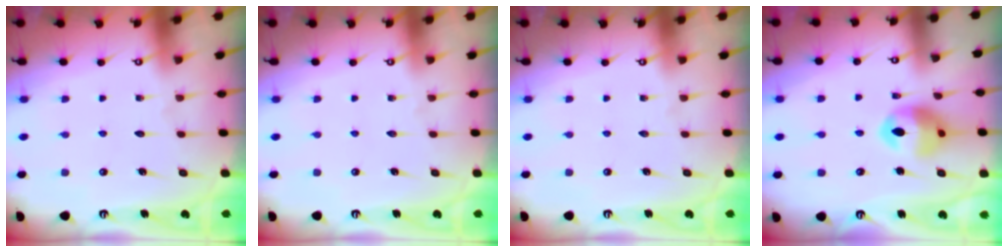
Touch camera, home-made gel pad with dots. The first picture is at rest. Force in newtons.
{"total": 0.0}
{"total": 0.0}
{"total": 12.5, "press": 12.4, "slide": 1.5}